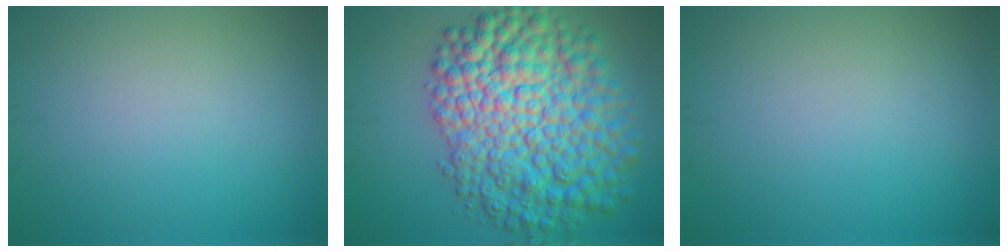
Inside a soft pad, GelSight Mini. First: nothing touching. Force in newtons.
{"total": 12.2, "press": 12.2, "slide": 0.3}
{"total": 0.0}